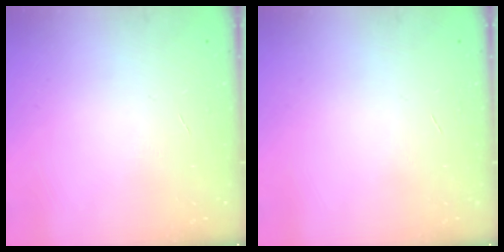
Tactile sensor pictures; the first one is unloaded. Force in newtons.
{"total": 0.0}